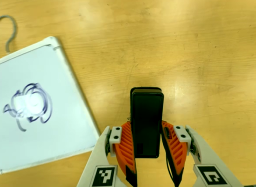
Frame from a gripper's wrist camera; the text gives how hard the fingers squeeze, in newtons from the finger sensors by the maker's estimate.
{"total": 4.3, "left": 2.7, "right": 5.9}